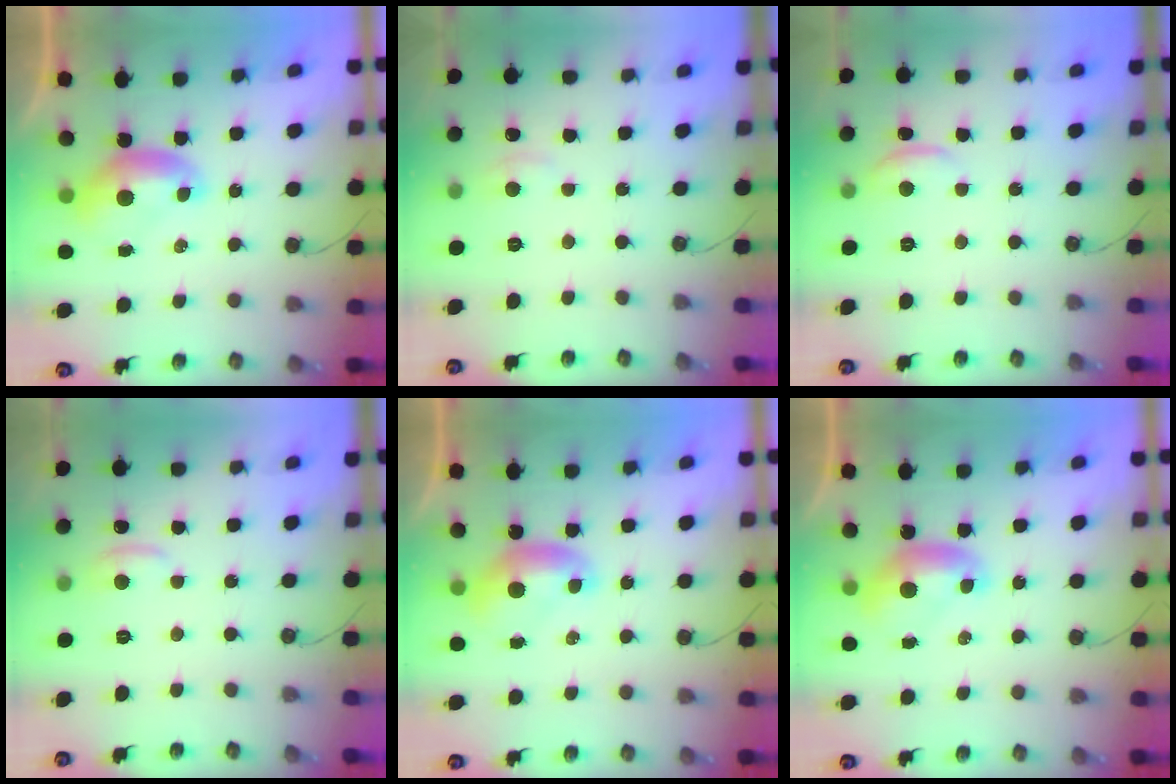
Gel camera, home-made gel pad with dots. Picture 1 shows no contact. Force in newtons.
{"total": 2.5, "press": 2.5, "slide": 0.6}
{"total": 0.6, "press": 0.0, "slide": 0.6}
{"total": 1.5, "press": 1.2, "slide": 0.9}
{"total": 0.0}
{"total": 0.0}